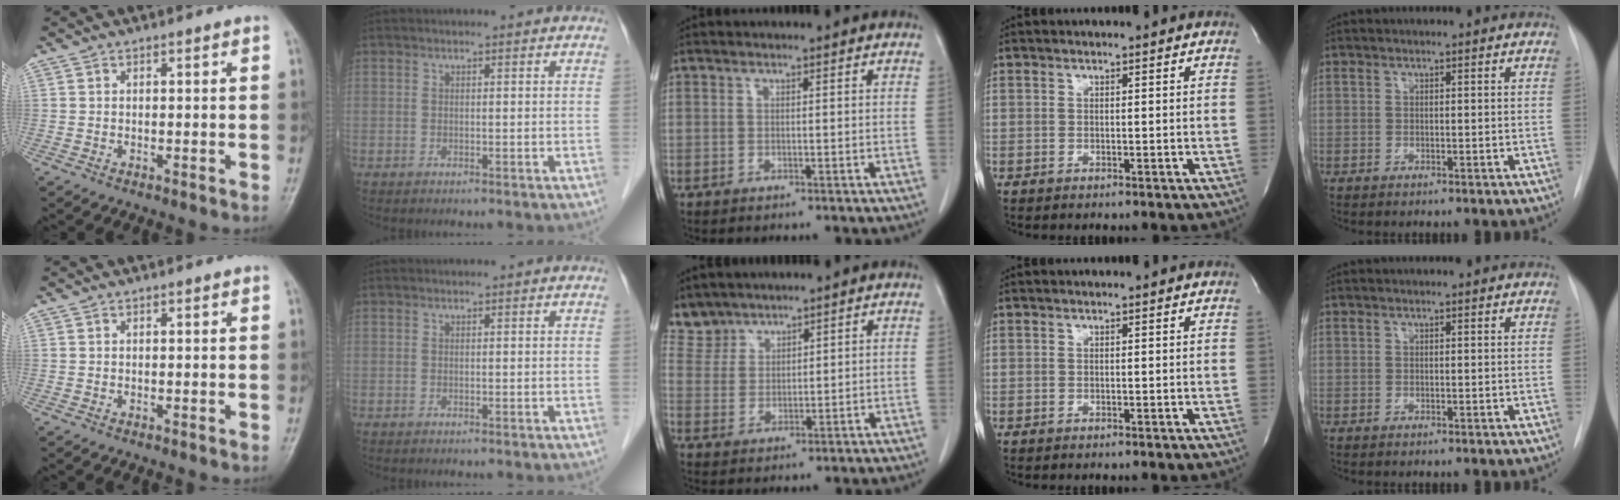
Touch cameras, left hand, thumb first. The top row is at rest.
{"middle": {"total": 4.1, "force": [3.8, 1.5, -0.6], "torque": [0.013, 0.005, 0.084]}}